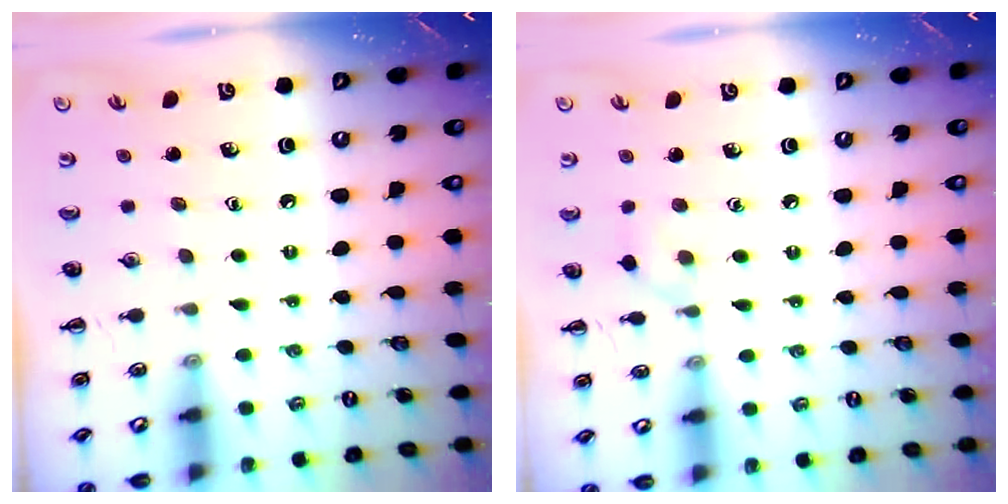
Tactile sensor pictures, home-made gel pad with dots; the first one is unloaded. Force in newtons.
{"total": 2.7, "press": 2.5, "slide": 1.2}